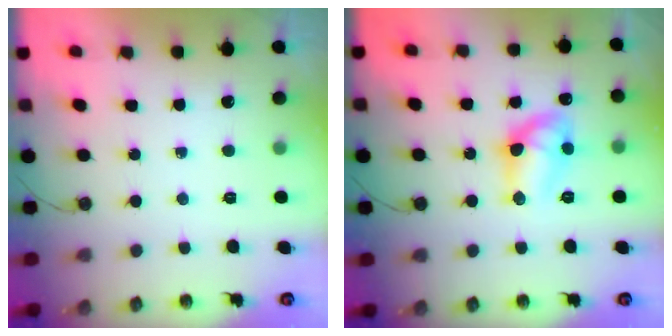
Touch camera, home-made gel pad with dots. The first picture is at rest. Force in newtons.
{"total": 11.5, "press": 11.4, "slide": 1.0}